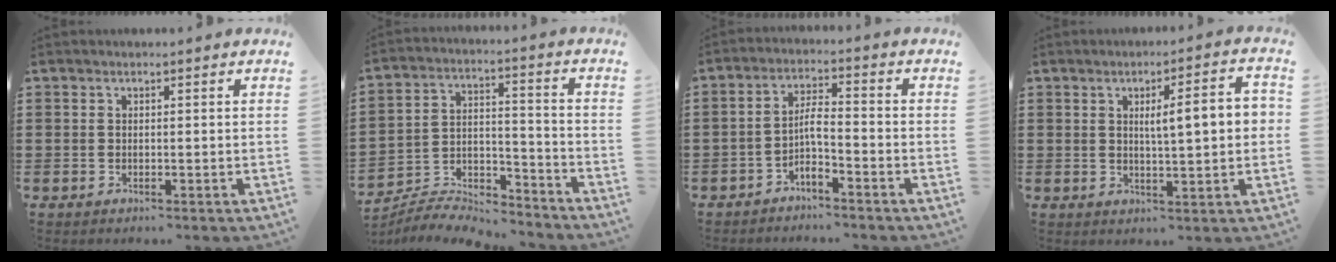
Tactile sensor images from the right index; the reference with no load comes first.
{"total": 6.7, "force": [-6.5, 1.1, 0.9], "torque": [-0.022, 0.012, -0.131]}
{"total": 3.6, "force": [-2.4, 0.7, 2.6], "torque": [-0.059, 0.006, -0.052]}
{"total": 6.3, "force": [1.0, 1.1, 6.1], "torque": [-0.097, -0.003, 0.009]}